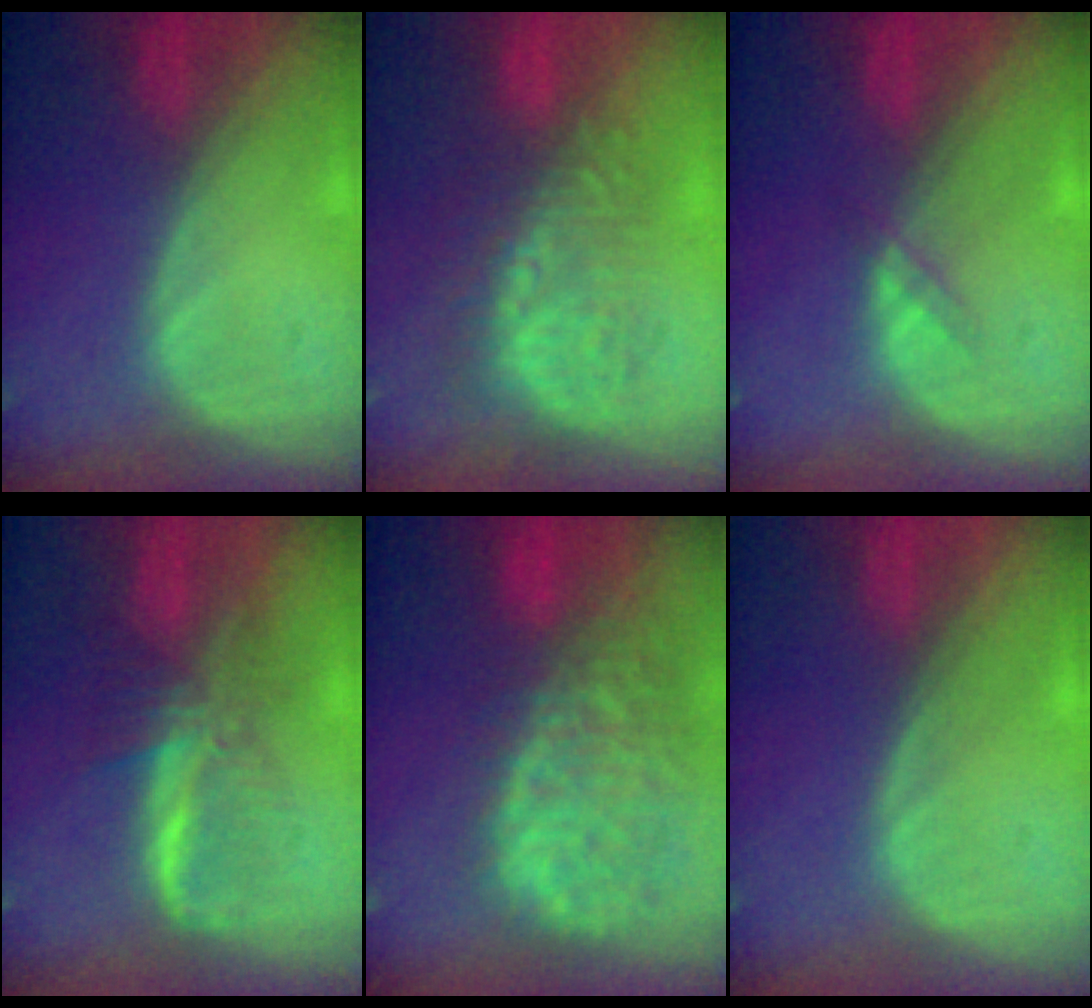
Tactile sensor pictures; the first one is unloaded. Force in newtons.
{"total": 9.4, "press": 8.5, "slide": 4.0}
{"total": 1.3, "press": 1.3, "slide": 0.2}
{"total": 6.6, "press": 6.3, "slide": 2.1}
{"total": 13.7, "press": 11.2, "slide": 7.9}
{"total": 0.0}